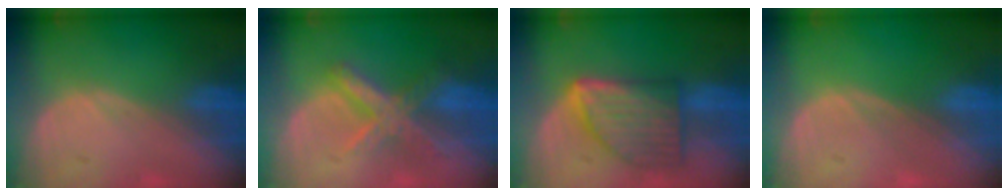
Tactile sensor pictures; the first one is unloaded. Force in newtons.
{"total": 7.2, "press": 6.1, "slide": 3.7}
{"total": 8.4, "press": 8.4, "slide": 0.3}
{"total": 0.0}